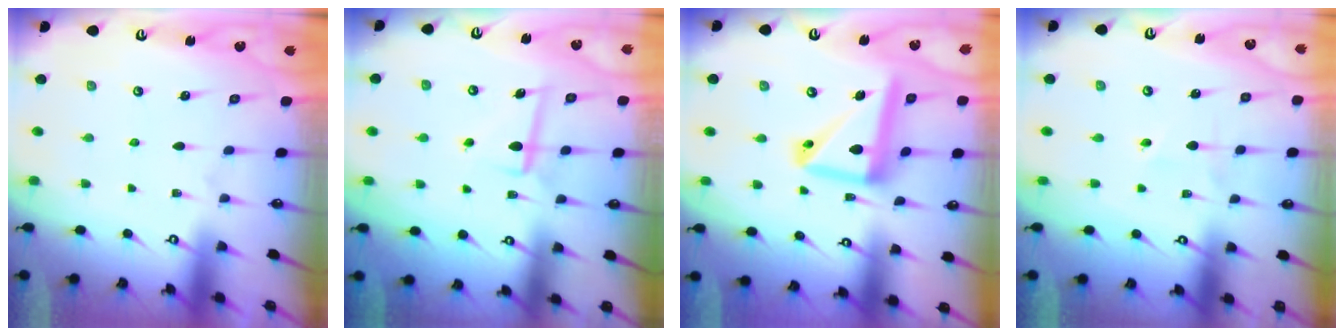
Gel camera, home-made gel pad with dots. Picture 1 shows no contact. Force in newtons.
{"total": 6.7, "press": 6.6, "slide": 1.2}
{"total": 15.2, "press": 15.1, "slide": 1.5}
{"total": 1.5, "press": 1.5, "slide": 0.2}